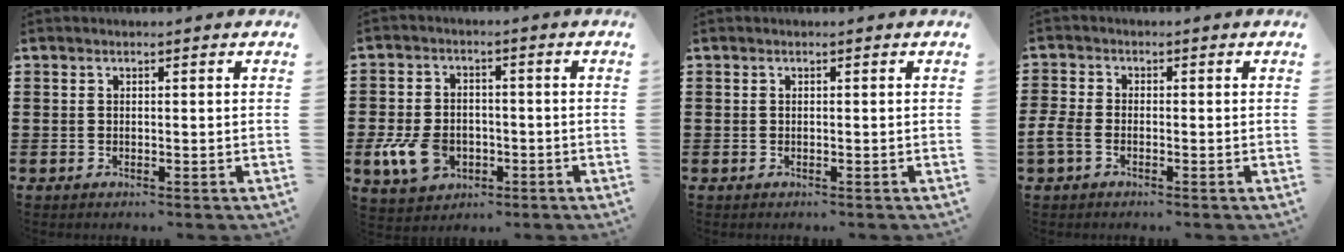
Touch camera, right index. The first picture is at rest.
{"total": 7.8, "force": [-2.4, 5.5, 5.0], "torque": [-0.129, 0.004, -0.049]}
{"total": 0.0}
{"total": 2.8, "force": [-1.6, 1.5, 1.8], "torque": [-0.053, -0.003, -0.037]}